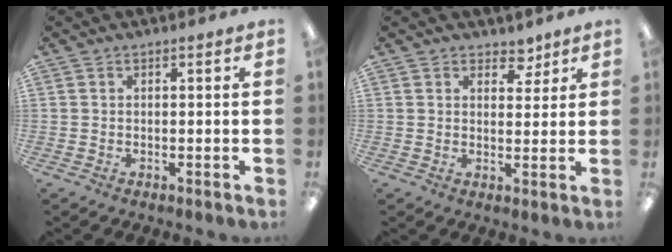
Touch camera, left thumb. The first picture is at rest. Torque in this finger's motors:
{"motor_torque": [-0.13, -0.11, -0.18, -0.24, -0.01]}